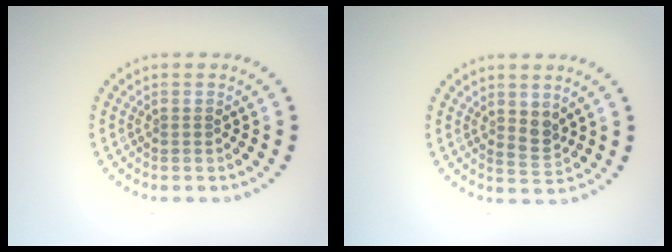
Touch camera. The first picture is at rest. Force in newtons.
{"total": 1.6, "press": 1.4, "slide": 0.8}